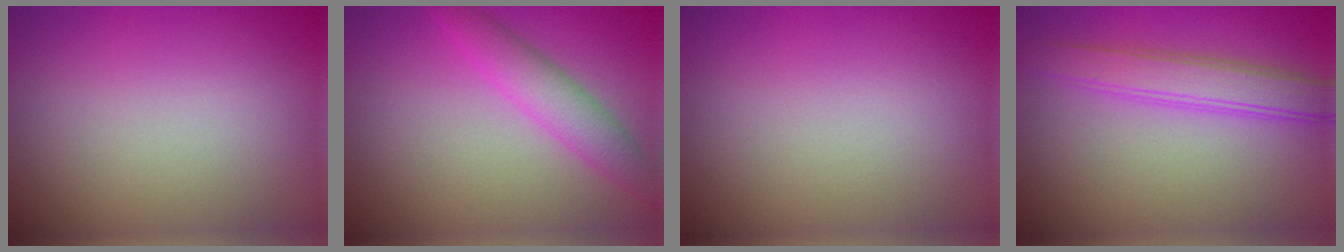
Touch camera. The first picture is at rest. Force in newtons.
{"total": 3.5, "press": 3.5, "slide": 0.1}
{"total": 0.0}
{"total": 3.8, "press": 3.8, "slide": 0.1}